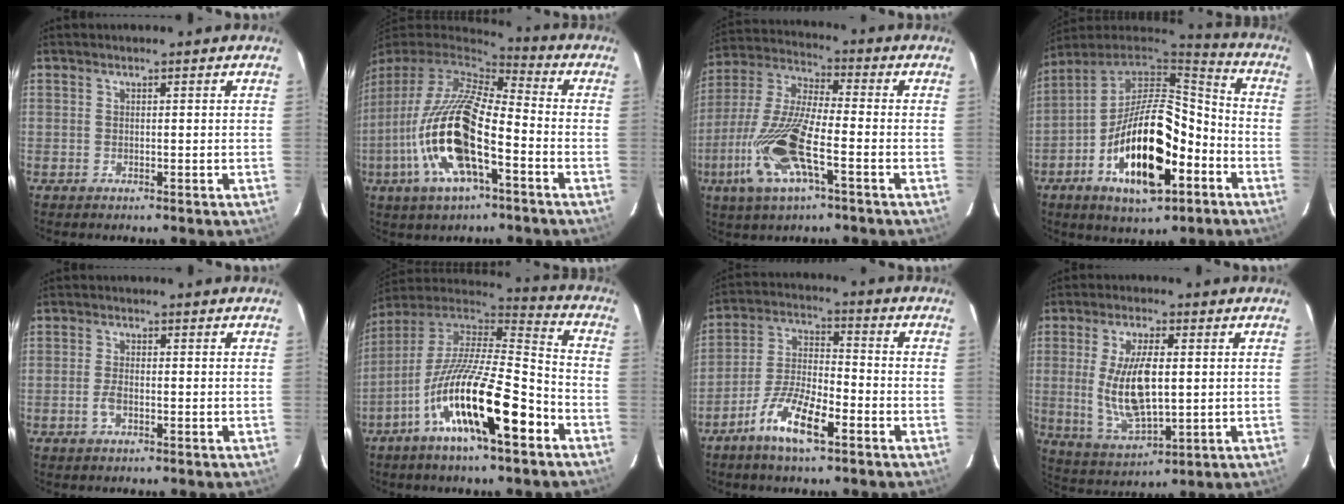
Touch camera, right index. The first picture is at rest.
{"total": 21.1, "force": [-7.8, 7.0, 18.3], "torque": [-0.365, -0.036, -0.152]}
{"total": 17.1, "force": [-6.5, 4.9, 15.0], "torque": [-0.326, -0.016, -0.134]}
{"total": 22.2, "force": [-8.2, 9.9, 18.0], "torque": [-0.335, -0.008, -0.141]}
{"total": 2.6, "force": [-1.1, 1.1, 2.1], "torque": [-0.048, 0.001, -0.023]}
{"total": 21.6, "force": [-10.4, 5.1, 18.2], "torque": [-0.313, -0.030, -0.191]}
{"total": 10.9, "force": [-6.5, 3.0, 8.2], "torque": [-0.173, -0.002, -0.125]}
{"total": 13.1, "force": [0.5, 5.3, 11.9], "torque": [-0.235, -0.012, 0.021]}